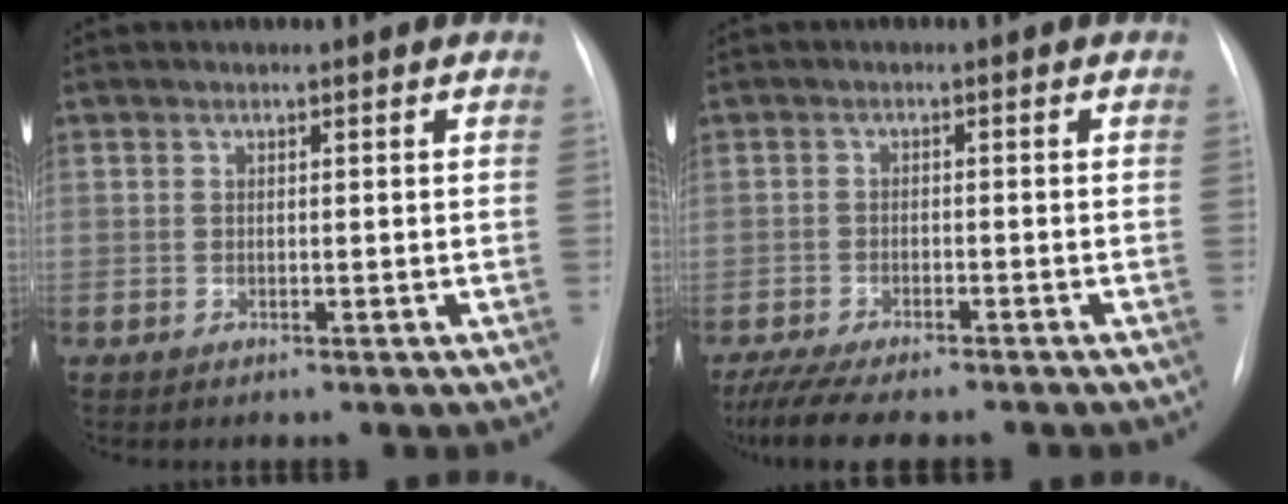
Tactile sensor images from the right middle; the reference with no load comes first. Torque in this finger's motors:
{"motor_torque": [0.95, -0.91, 0.13, 0.06]}